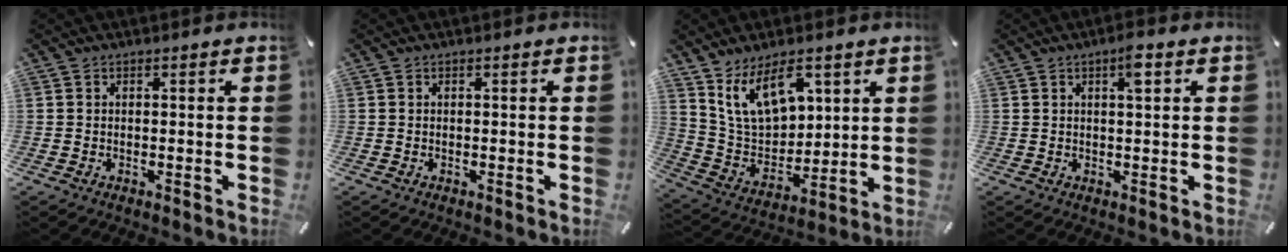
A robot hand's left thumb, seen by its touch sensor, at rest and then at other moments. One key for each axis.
{"total": 0.0}
{"total": 14.4, "fx": 8.2, "fy": 8.8, "fz": 7.9, "tx": -0.164, "ty": -0.033, "tz": 0.153}
{"total": 3.6, "fx": 1.5, "fy": 0.9, "fz": 3.1, "tx": -0.051, "ty": -0.002, "tz": 0.020}